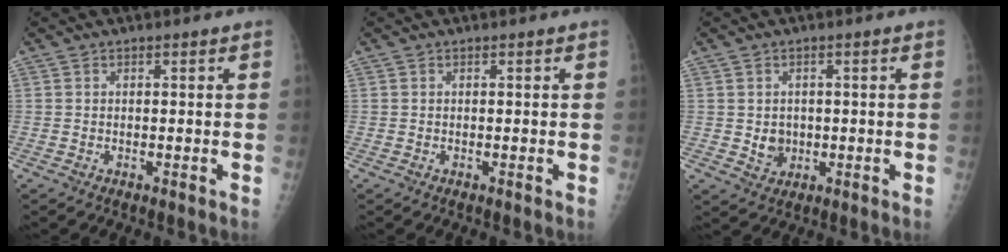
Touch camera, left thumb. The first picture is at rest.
{"total": 0.0}
{"total": 3.7, "force": [-0.2, 3.2, 1.8], "torque": [-0.011, 0.001, 0.005]}